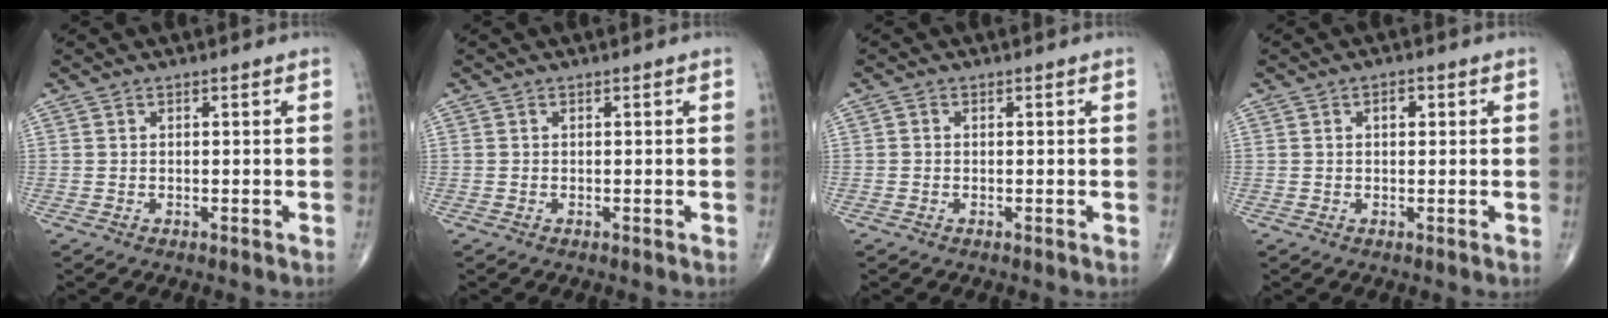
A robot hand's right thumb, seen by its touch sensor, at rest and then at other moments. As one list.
[{"total": 0.0}, {"total": 0.5, "force": [-0.1, 0.5, 0.2], "torque": [-0.003, 0.001, -0.005]}, {"total": 2.0, "force": [0.6, 1.1, 1.5], "torque": [-0.019, 0.003, 0.007]}]